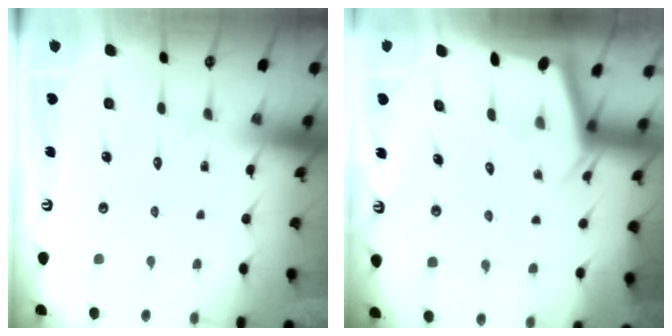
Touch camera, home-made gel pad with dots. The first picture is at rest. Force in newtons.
{"total": 2.2, "press": 2.2, "slide": 0.2}